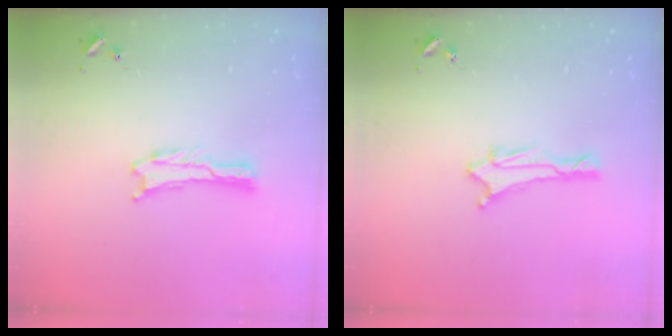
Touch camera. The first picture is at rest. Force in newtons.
{"total": 2.0, "press": 1.8, "slide": 0.8}